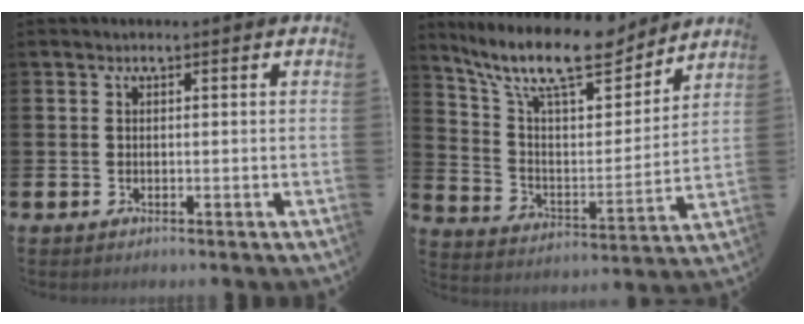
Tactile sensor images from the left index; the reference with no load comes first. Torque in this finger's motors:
{"motor_torque": [1.12, -1.02, 0.91, 0.21]}